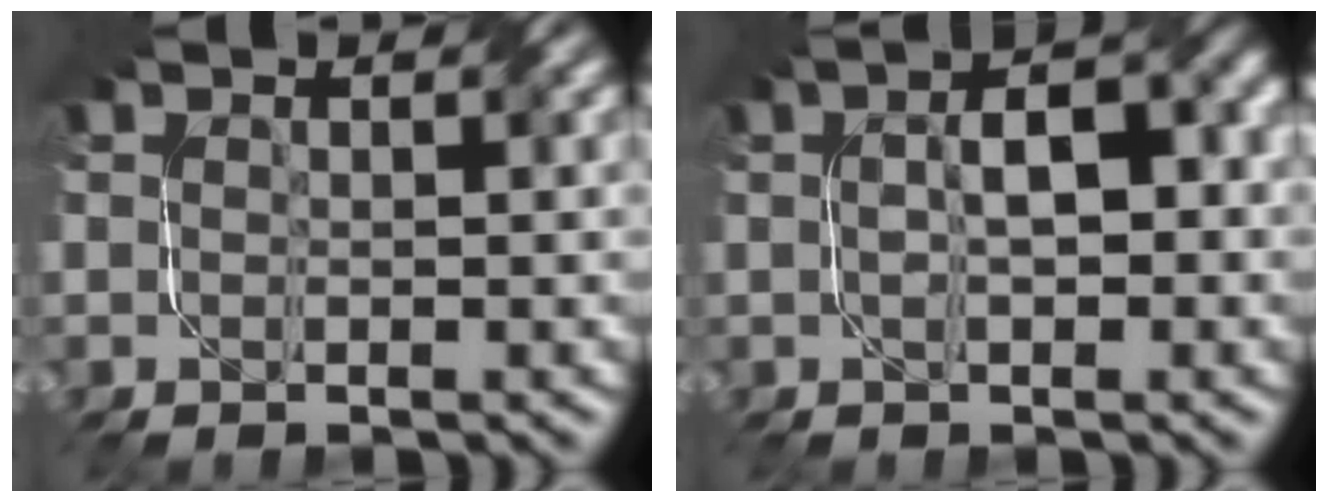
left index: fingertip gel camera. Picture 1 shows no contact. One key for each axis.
{"total": 4.7, "fx": 0.0, "fy": 1.8, "fz": 4.3, "tx": -0.069, "ty": 0.007, "tz": 0.000}